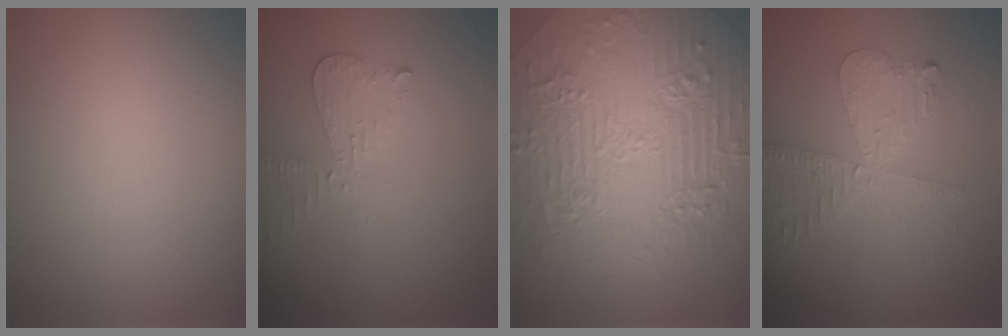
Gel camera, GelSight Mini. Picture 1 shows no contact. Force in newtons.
{"total": 2.2, "press": 2.2, "slide": 0.1}
{"total": 11.0, "press": 7.4, "slide": 8.2}
{"total": 4.0, "press": 3.4, "slide": 2.1}